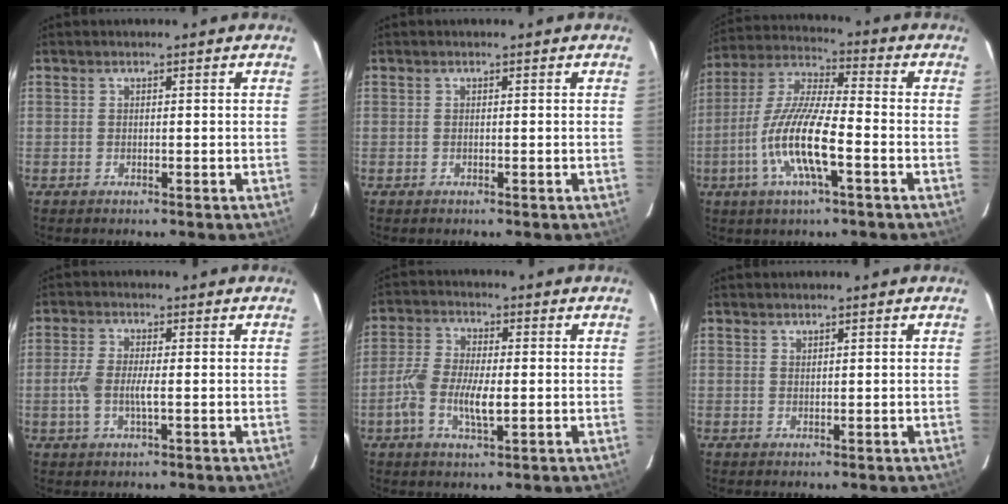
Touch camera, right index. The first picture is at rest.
{"total": 0.0}
{"total": 13.9, "force": [-4.7, 2.7, 12.8], "torque": [-0.263, -0.008, -0.095]}
{"total": 4.8, "force": [-0.8, 1.5, 4.5], "torque": [-0.099, 0.000, -0.015]}
{"total": 7.7, "force": [-1.7, 3.0, 6.8], "torque": [-0.145, 0.001, -0.038]}
{"total": 0.5, "force": [0.5, 0.1, 0.0], "torque": [-0.001, 0.001, 0.011]}